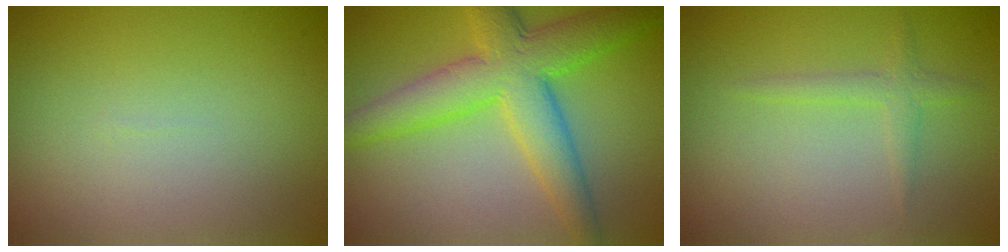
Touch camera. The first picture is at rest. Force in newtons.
{"total": 7.6, "press": 7.6, "slide": 0.1}
{"total": 1.5, "press": 1.4, "slide": 0.2}